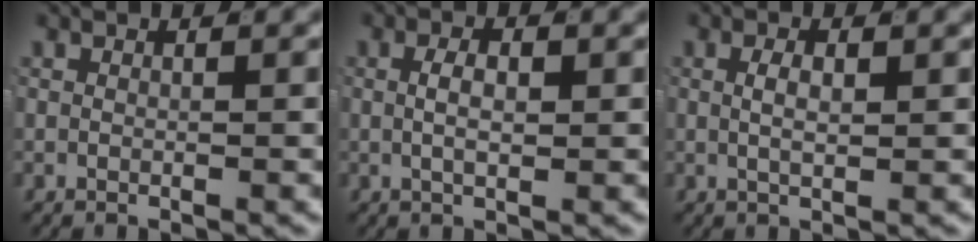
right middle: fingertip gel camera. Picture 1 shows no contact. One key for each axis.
{"total": 2.3, "fx": 0.0, "fy": 0.8, "fz": 2.1, "tx": -0.029, "ty": -0.002, "tz": 0.000}
{"total": 1.7, "fx": 0.2, "fy": 0.4, "fz": 1.7, "tx": -0.025, "ty": -0.003, "tz": 0.005}